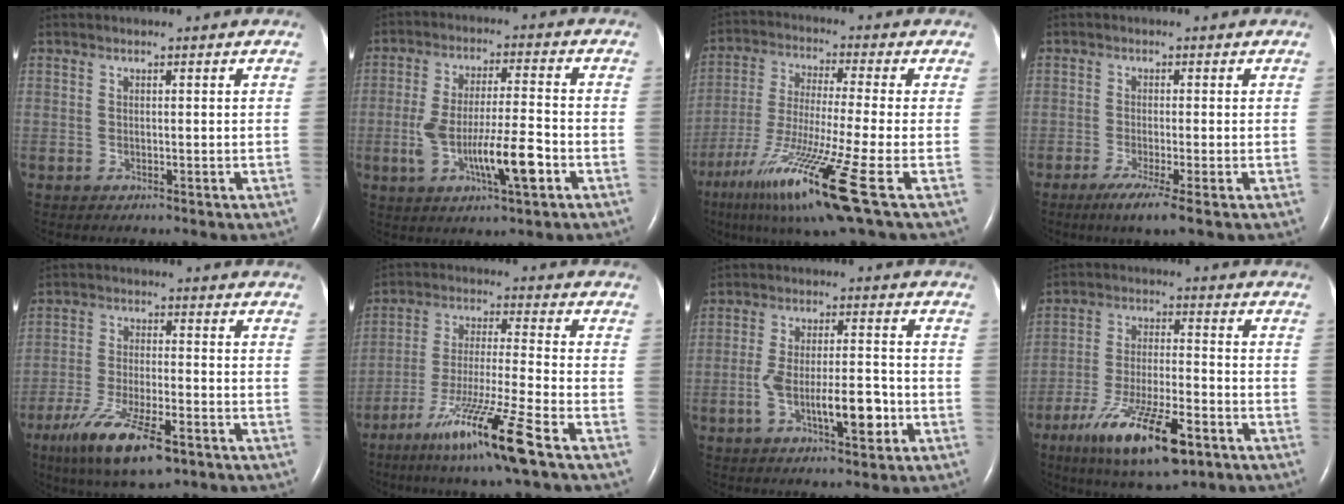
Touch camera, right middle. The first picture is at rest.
{"total": 10.7, "force": [-3.5, 1.5, 10.0], "torque": [-0.190, 0.000, -0.059]}
{"total": 16.5, "force": [-8.2, -0.8, 14.3], "torque": [-0.275, -0.051, -0.149]}
{"total": 4.4, "force": [-2.5, -0.3, 3.6], "torque": [-0.068, -0.016, -0.047]}
{"total": 11.8, "force": [-7.1, 2.7, 9.1], "torque": [-0.177, -0.024, -0.118]}
{"total": 13.6, "force": [-8.0, -1.2, 11.0], "torque": [-0.217, -0.041, -0.147]}
{"total": 8.8, "force": [-2.9, 2.2, 8.0], "torque": [-0.146, 0.008, -0.045]}
{"total": 14.7, "force": [-8.3, 3.4, 11.7], "torque": [-0.217, -0.021, -0.136]}